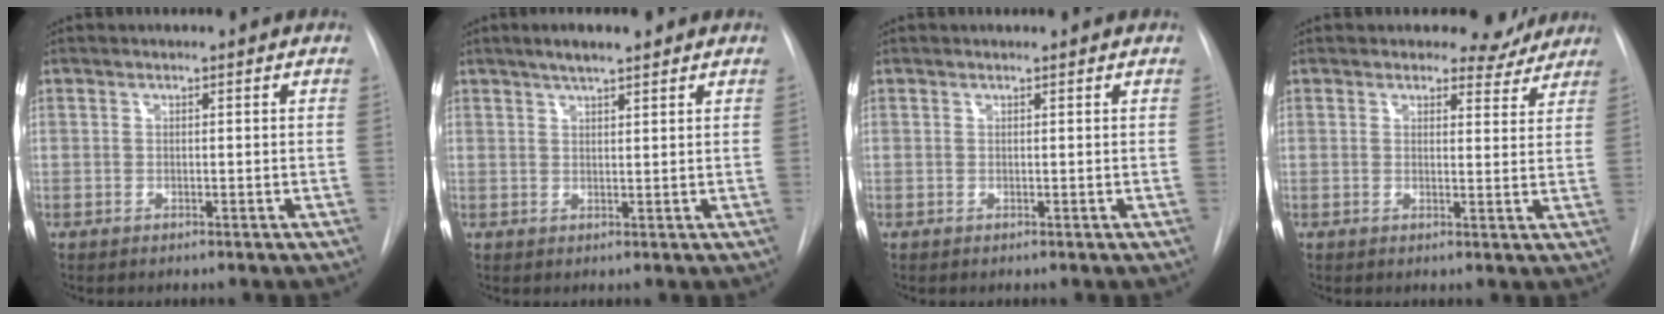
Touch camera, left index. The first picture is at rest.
{"total": 4.7, "force": [3.5, 0.7, 3.1], "torque": [-0.053, 0.017, 0.058]}
{"total": 1.0, "force": [1.0, 0.0, 0.1], "torque": [-0.008, 0.008, 0.014]}
{"total": 4.9, "force": [4.5, 2.1, 0.1], "torque": [0.013, -0.015, 0.039]}